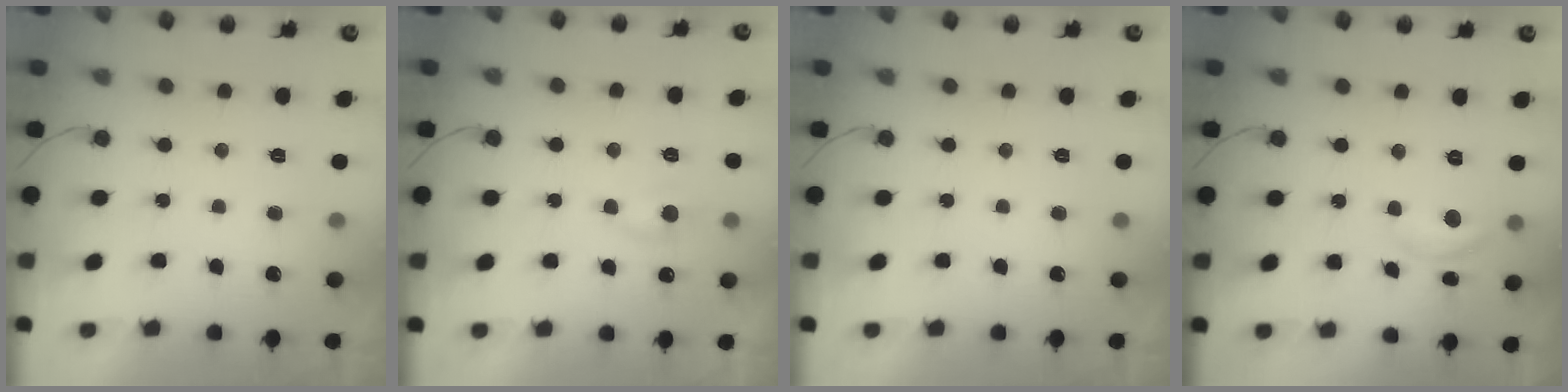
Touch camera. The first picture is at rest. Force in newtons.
{"total": 4.3, "press": 4.2, "slide": 0.7}
{"total": 0.0}
{"total": 8.7, "press": 8.7, "slide": 0.3}